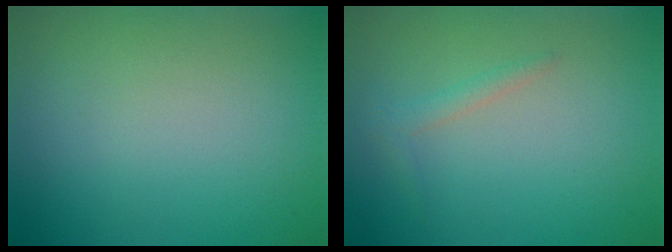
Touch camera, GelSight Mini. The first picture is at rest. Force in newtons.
{"total": 1.1, "press": 1.1, "slide": 0.0}